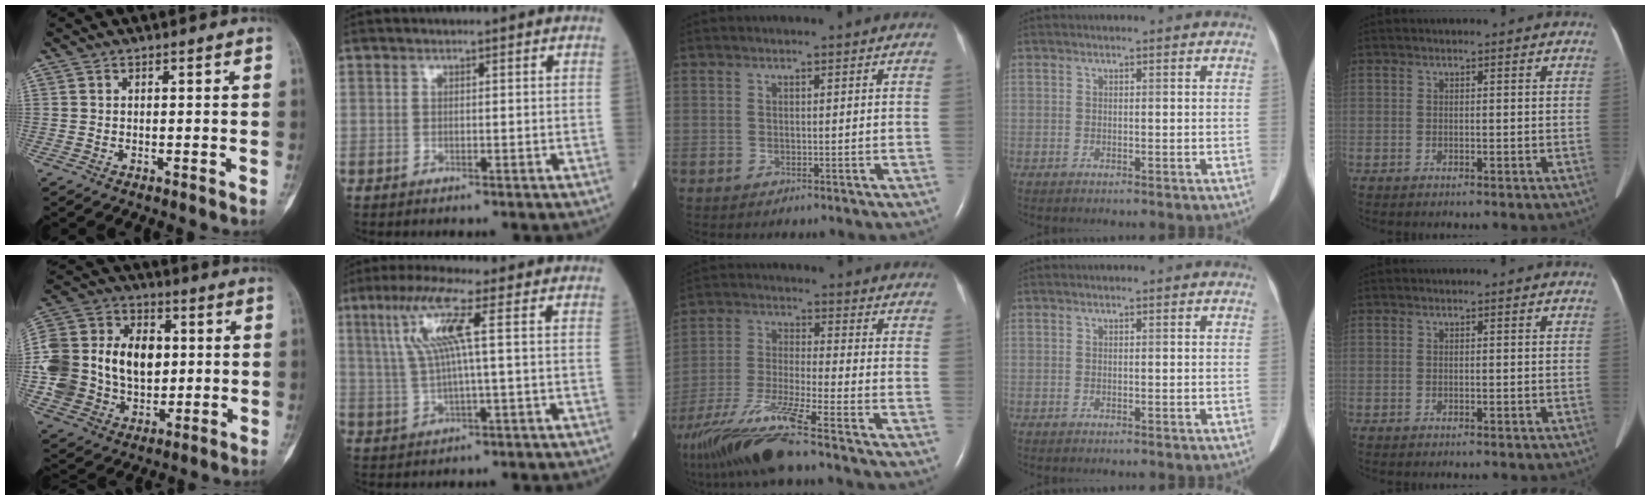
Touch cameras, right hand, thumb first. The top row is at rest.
{"thumb": {"total": 23.3, "force": [0.7, 17.4, 15.4], "torque": [-0.299, 0.026, 0.027]}, "index": {"total": 7.9, "force": [2.4, -0.5, 7.6], "torque": [-0.159, 0.017, 0.051]}, "middle": {"total": 14.7, "force": [-11.0, -0.3, 9.7], "torque": [-0.206, -0.033, -0.207]}}